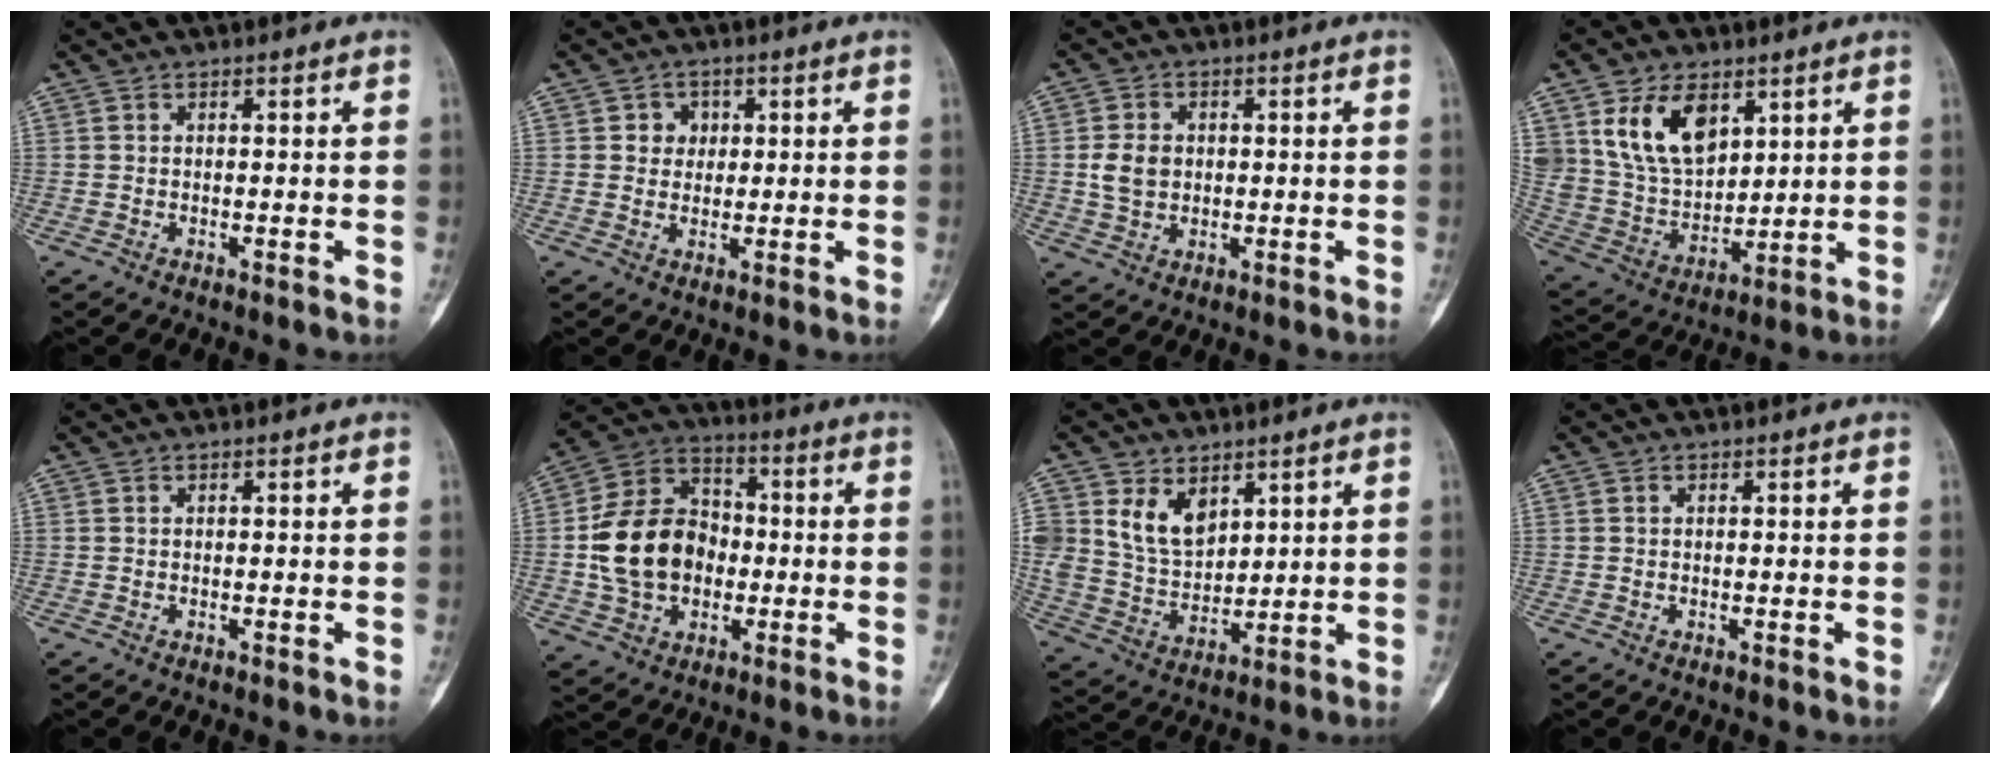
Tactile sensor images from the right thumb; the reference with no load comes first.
{"total": 3.5, "force": [0.9, 3.2, 1.2], "torque": [0.005, 0.001, 0.010]}
{"total": 5.0, "force": [0.3, 3.9, 3.1], "torque": [-0.048, 0.001, 0.007]}
{"total": 15.0, "force": [6.9, 9.5, 9.3], "torque": [-0.149, -0.030, 0.153]}
{"total": 0.0}
{"total": 16.4, "force": [-1.2, 12.5, 10.5], "torque": [-0.163, 0.031, -0.020]}
{"total": 10.1, "force": [4.8, 6.9, 5.7], "torque": [-0.078, -0.031, 0.107]}
{"total": 0.0}